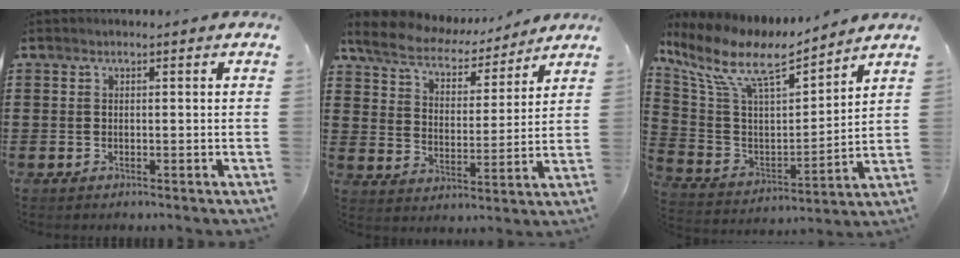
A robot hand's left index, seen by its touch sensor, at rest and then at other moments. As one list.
[{"total": 6.6, "force": [5.8, 1.9, 2.4], "torque": [-0.076, -0.031, 0.099]}, {"total": 10.5, "force": [7.7, 3.2, 6.4], "torque": [-0.157, -0.046, 0.129]}]